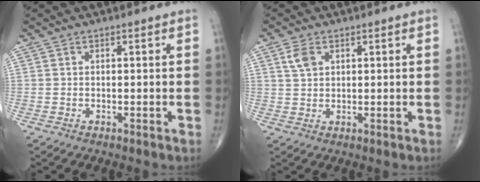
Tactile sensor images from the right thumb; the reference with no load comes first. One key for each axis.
{"total": 3.4, "fx": 1.5, "fy": 2.1, "fz": 2.1, "tx": -0.040, "ty": 0.001, "tz": 0.034}